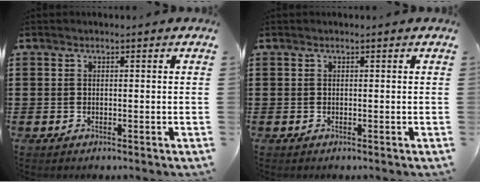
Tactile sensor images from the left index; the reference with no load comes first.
{"total": 0.0}